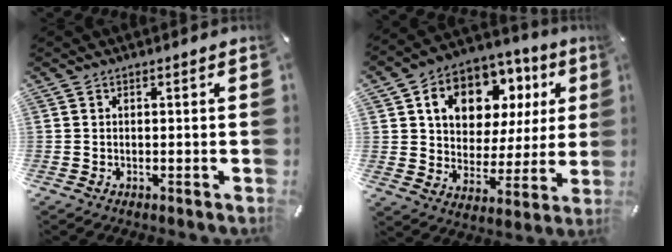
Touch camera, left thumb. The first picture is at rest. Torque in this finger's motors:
{"motor_torque": [1.78, 1.71, 1.66, -1.11, 0.28]}